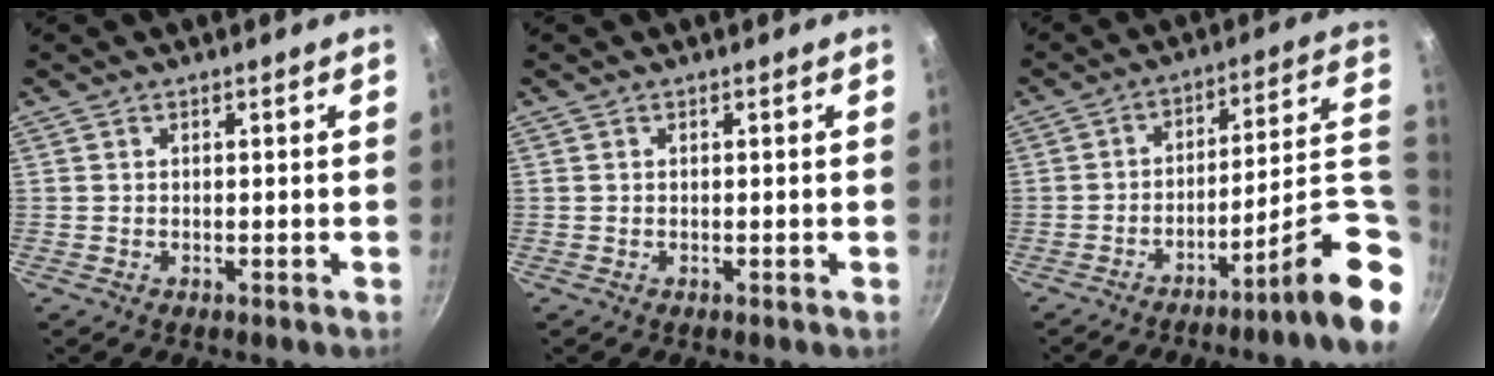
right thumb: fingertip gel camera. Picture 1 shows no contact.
{"total": 0.0}
{"total": 16.2, "force": [-5.9, 2.8, 14.8], "torque": [-0.186, 0.040, -0.088]}